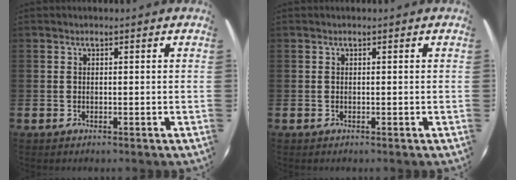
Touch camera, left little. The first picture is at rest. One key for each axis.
{"total": 0.0}